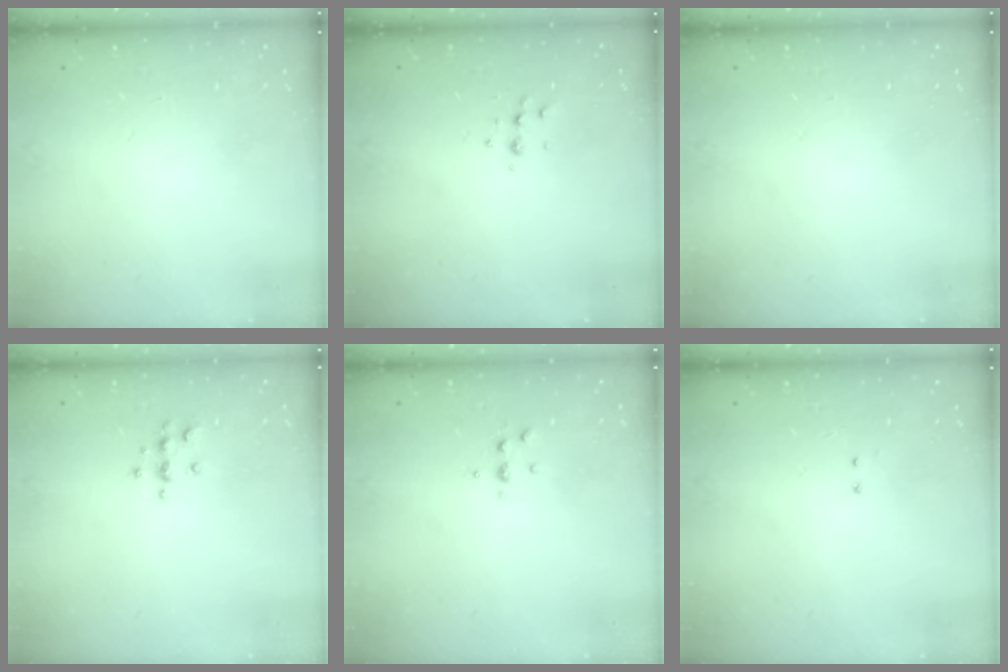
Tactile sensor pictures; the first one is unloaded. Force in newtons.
{"total": 4.7, "press": 4.6, "slide": 0.9}
{"total": 0.0}
{"total": 6.3, "press": 6.3, "slide": 0.8}
{"total": 3.8, "press": 3.7, "slide": 0.5}
{"total": 2.0, "press": 2.0, "slide": 0.4}